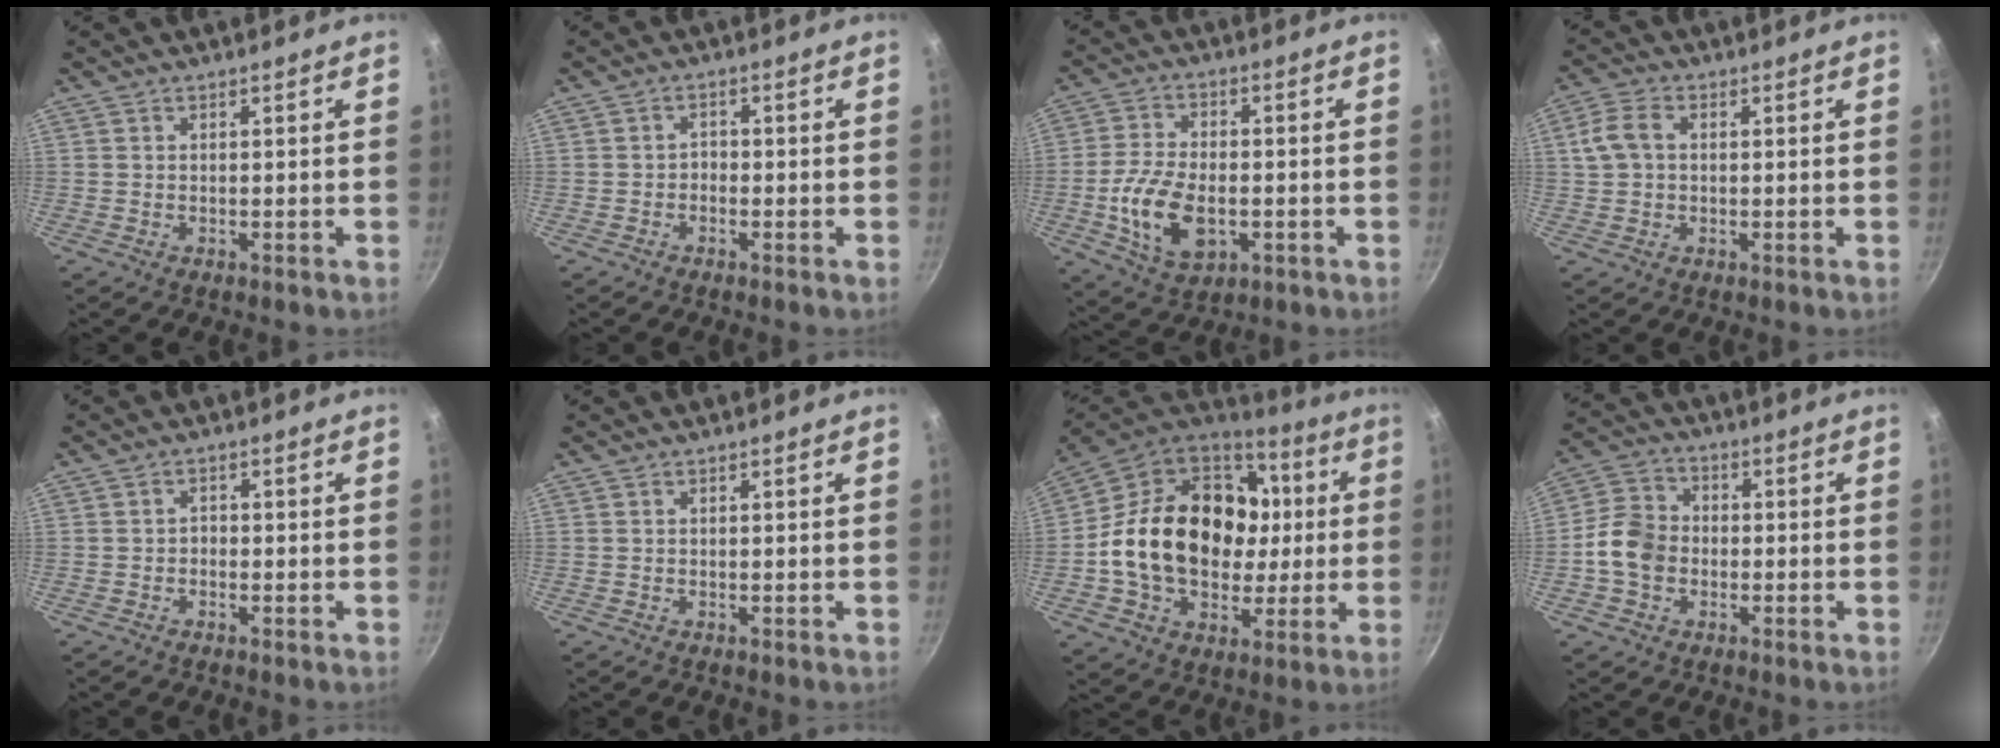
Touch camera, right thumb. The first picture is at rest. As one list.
[{"total": 1.4, "force": [-0.9, 1.0, 0.6], "torque": [-0.003, 0.011, -0.017]}, {"total": 12.5, "force": [-2.7, 7.4, 9.7], "torque": [-0.180, 0.011, -0.045]}, {"total": 5.7, "force": [0.9, 4.0, 3.9], "torque": [-0.077, 0.013, 0.011]}, {"total": 1.2, "force": [-0.7, 0.8, 0.4], "torque": [-0.003, 0.007, -0.013]}, {"total": 0.0}, {"total": 27.0, "force": [1.0, 20.4, 17.7], "torque": [-0.282, 0.034, 0.023]}, {"total": 8.7, "force": [-1.8, 7.0, 4.9], "torque": [-0.069, 0.021, -0.048]}]